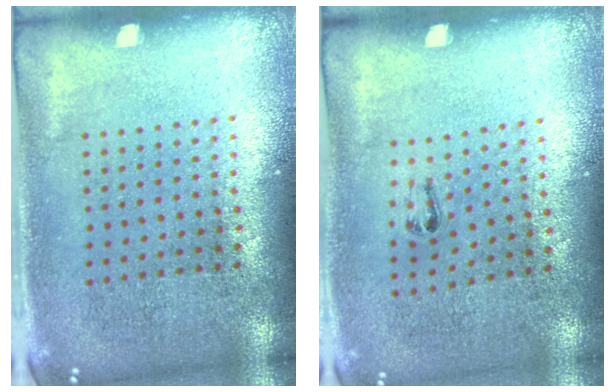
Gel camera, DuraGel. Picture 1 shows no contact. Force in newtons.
{"total": 0.6, "press": 0.3, "slide": 0.5}